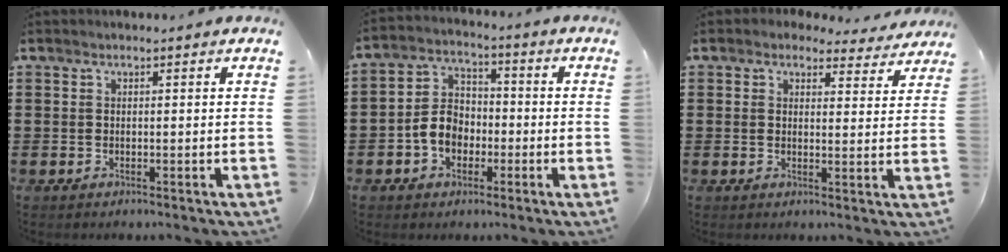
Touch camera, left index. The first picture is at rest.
{"total": 6.3, "force": [-2.3, 4.7, 3.5], "torque": [-0.089, 0.010, -0.051]}
{"total": 3.4, "force": [3.0, 1.2, 0.9], "torque": [-0.022, -0.011, 0.053]}